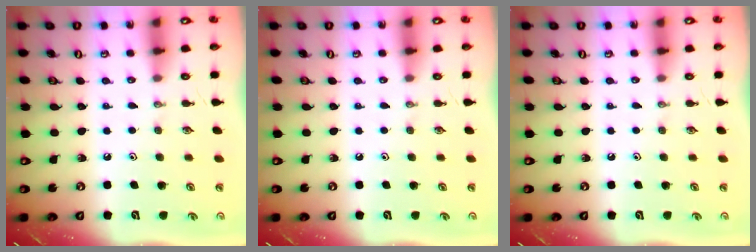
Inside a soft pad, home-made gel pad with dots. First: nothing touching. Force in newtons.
{"total": 0.0}
{"total": 0.0}